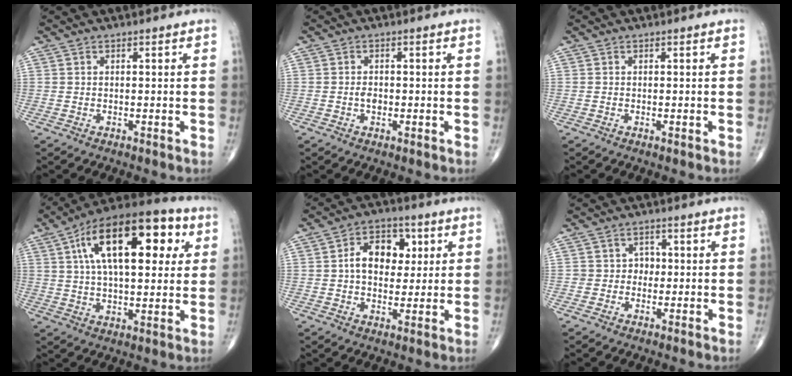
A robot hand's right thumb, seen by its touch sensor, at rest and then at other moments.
{"total": 1.7, "force": [-0.4, 1.1, 1.2], "torque": [-0.017, 0.002, -0.007]}
{"total": 0.0}
{"total": 23.0, "force": [7.1, 10.7, 19.0], "torque": [-0.287, 0.015, 0.106]}
{"total": 9.8, "force": [1.9, 6.9, 6.8], "torque": [-0.072, 0.008, 0.026]}
{"total": 2.7, "force": [-0.2, 2.5, 0.9], "torque": [0.012, 0.010, -0.011]}